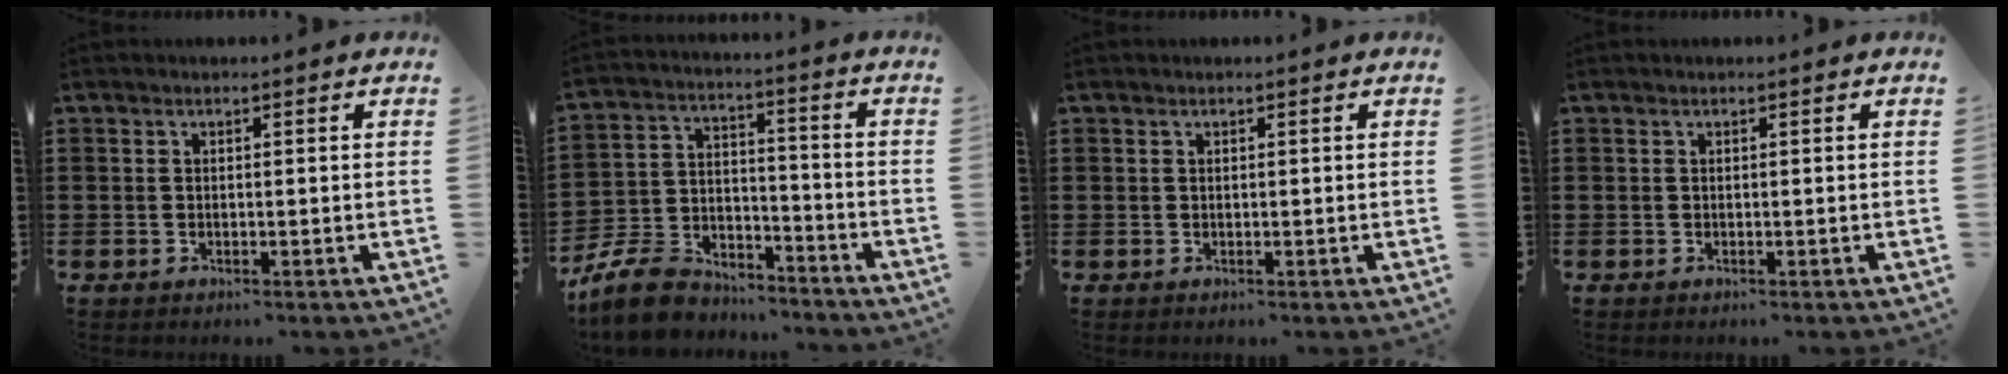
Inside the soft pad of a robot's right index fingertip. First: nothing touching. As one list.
[{"total": 9.2, "force": [-8.5, 2.7, 2.2], "torque": [-0.062, 0.020, -0.171]}, {"total": 0.0}, {"total": 0.0}]